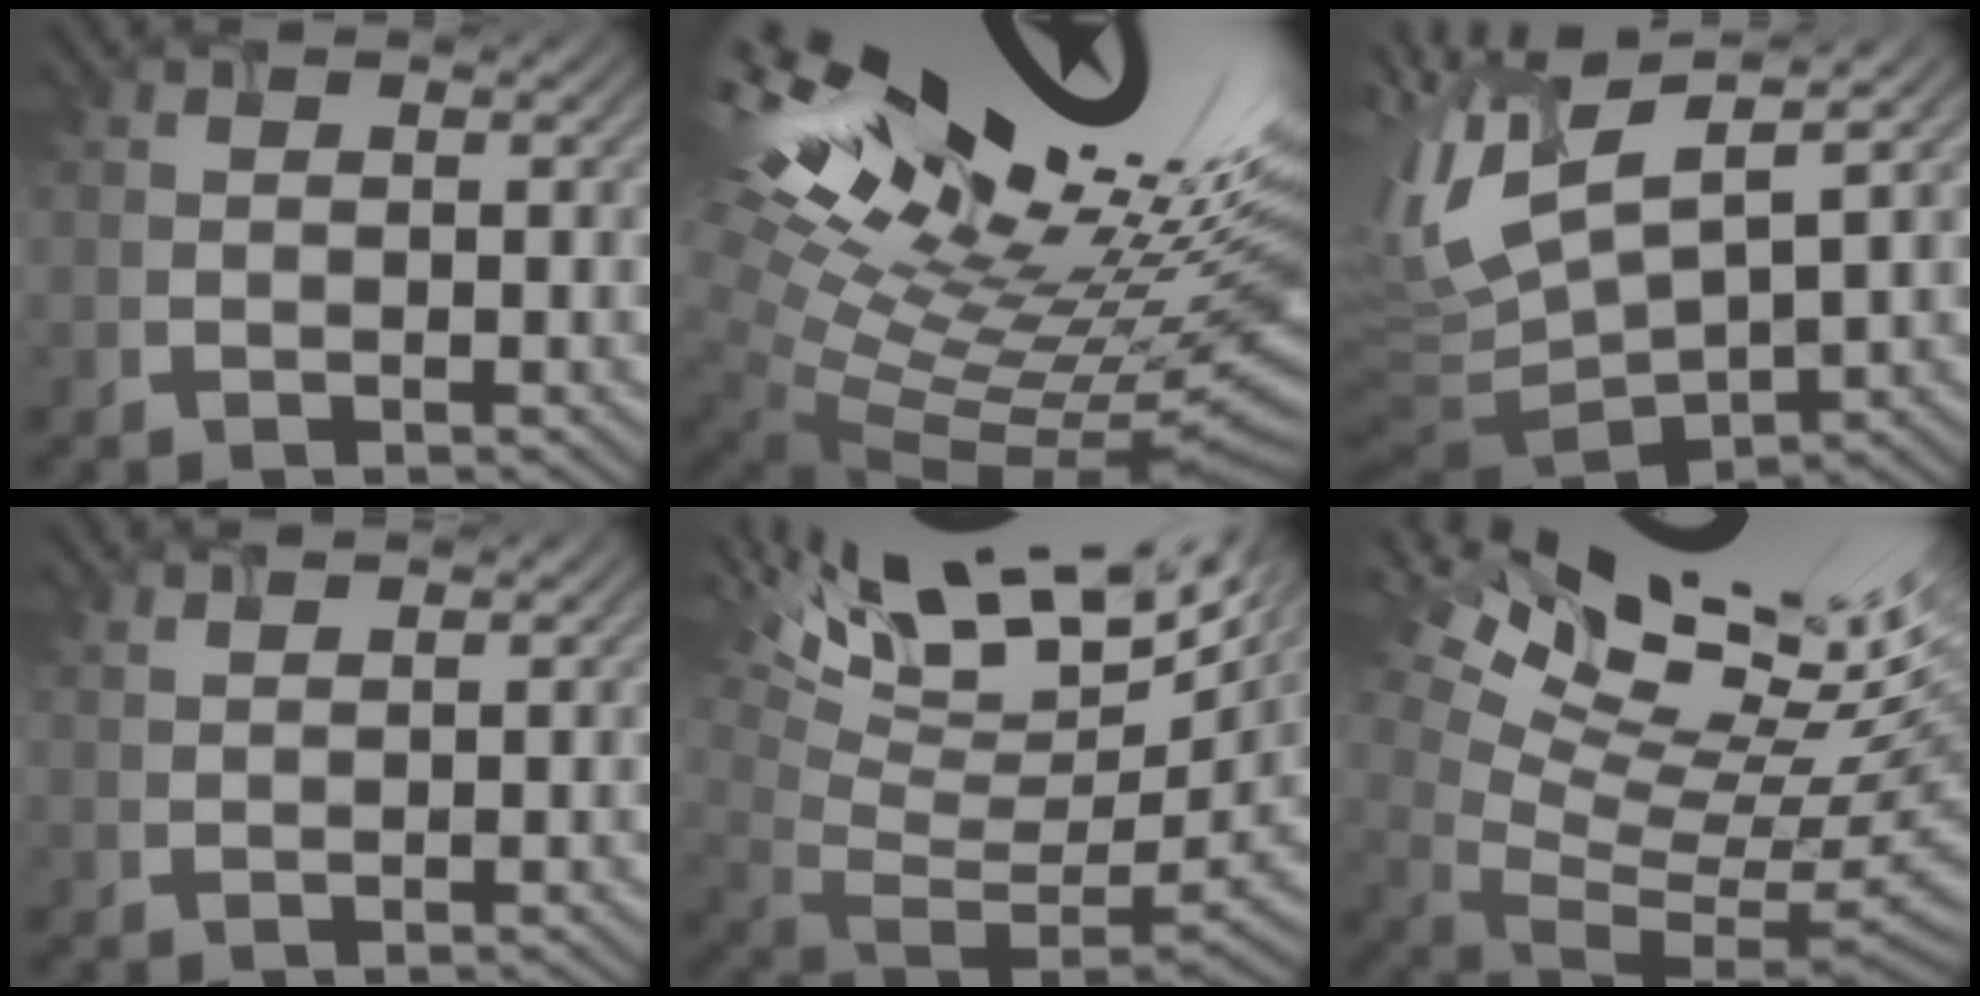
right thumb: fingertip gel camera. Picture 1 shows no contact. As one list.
[{"total": 19.3, "force": [9.0, 8.6, 14.7], "torque": [-0.262, 0.017, 0.191]}, {"total": 12.2, "force": [2.4, 4.2, 11.2], "torque": [-0.275, 0.023, 0.057]}, {"total": 2.0, "force": [2.0, -0.3, 0.1], "torque": [-0.013, 0.006, 0.042]}, {"total": 16.8, "force": [10.0, 5.8, 12.2], "torque": [-0.248, 0.015, 0.176]}, {"total": 17.3, "force": [9.9, 7.8, 11.9], "torque": [-0.202, 0.040, 0.216]}]